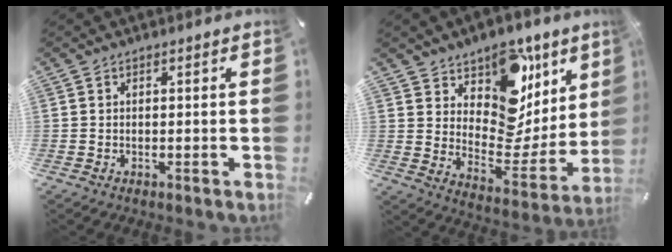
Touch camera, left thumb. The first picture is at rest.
{"total": 14.4, "force": [8.4, 10.1, 5.7], "torque": [-0.053, -0.090, 0.147]}